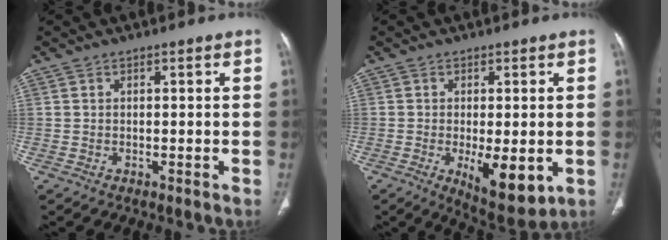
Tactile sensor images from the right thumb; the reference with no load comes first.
{"total": 10.0, "force": [-2.4, 4.0, 8.9], "torque": [-0.124, -0.022, -0.026]}